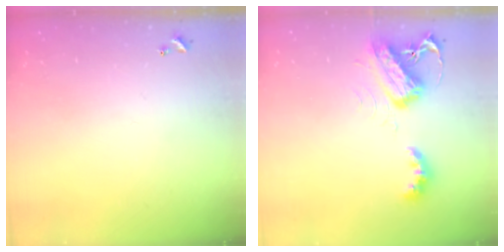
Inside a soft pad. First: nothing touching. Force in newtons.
{"total": 7.0, "press": 7.0, "slide": 0.1}